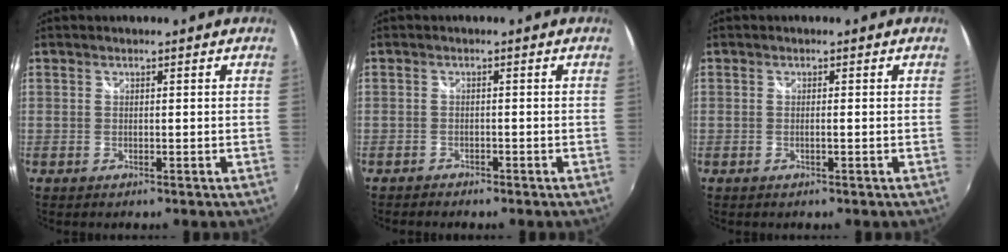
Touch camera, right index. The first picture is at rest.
{"total": 1.1, "force": [-1.1, 0.4, -0.2], "torque": [-0.005, -0.002, -0.025]}
{"total": 0.7, "force": [-0.3, -0.2, 0.7], "torque": [-0.010, 0.000, -0.006]}